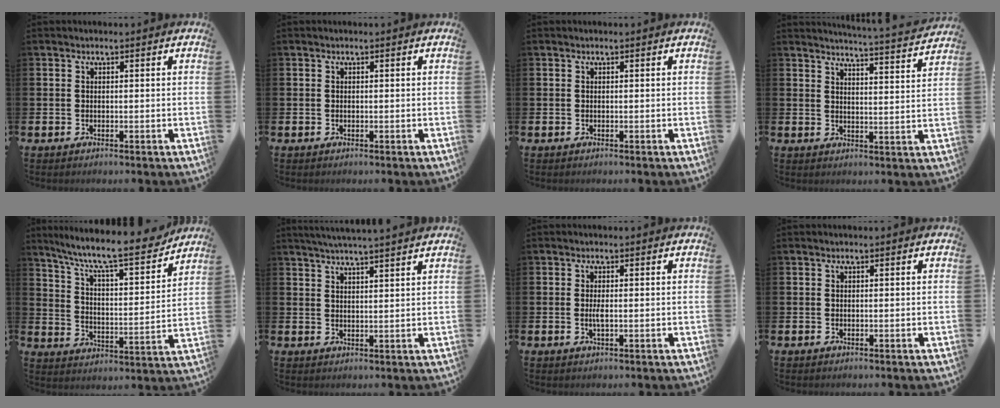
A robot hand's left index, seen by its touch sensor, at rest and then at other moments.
{"total": 0.0}
{"total": 0.0}
{"total": 4.7, "force": [4.6, -0.8, 0.7], "torque": [-0.016, -0.041, 0.076]}
{"total": 10.0, "force": [8.8, 1.4, 4.6], "torque": [-0.112, -0.062, 0.141]}
{"total": 3.9, "force": [3.8, -0.7, 0.6], "torque": [-0.019, -0.014, 0.069]}
{"total": 1.3, "force": [-0.1, 0.3, 1.3], "torque": [-0.028, 0.001, -0.002]}
{"total": 0.0}